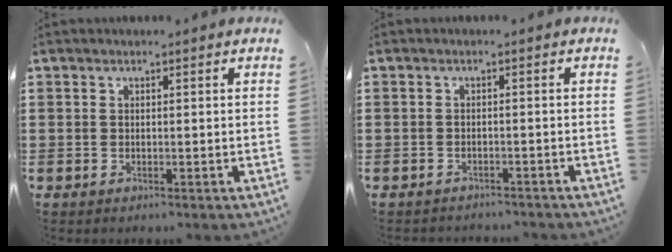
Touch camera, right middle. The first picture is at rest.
{"total": 1.4, "force": [-1.4, 0.2, -0.1], "torque": [-0.003, 0.003, -0.031]}